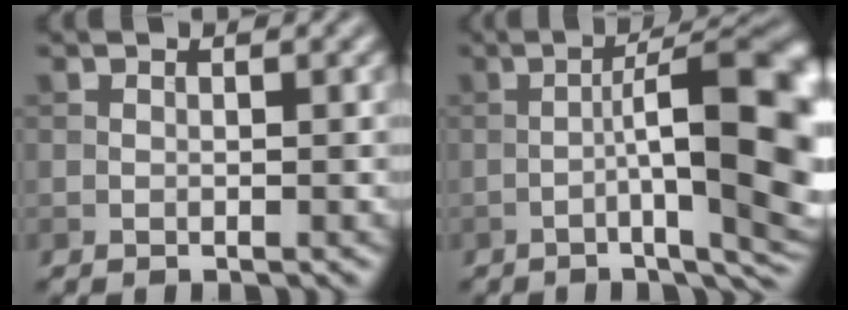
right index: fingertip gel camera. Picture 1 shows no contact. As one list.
[{"total": 15.9, "force": [-1.9, 4.5, 15.1], "torque": [-0.184, 0.008, -0.022]}]